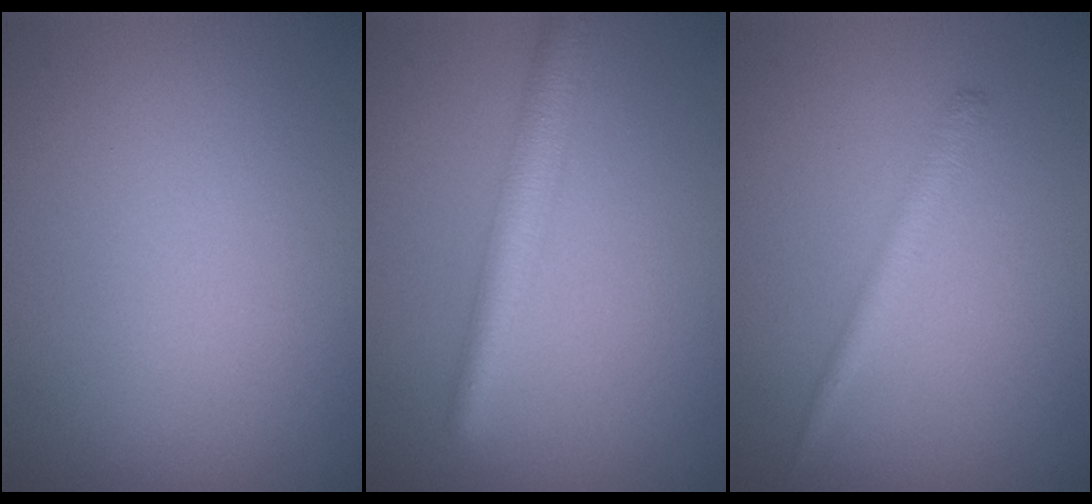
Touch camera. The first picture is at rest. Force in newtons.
{"total": 3.4, "press": 3.4, "slide": 0.1}
{"total": 1.5, "press": 1.5, "slide": 0.2}